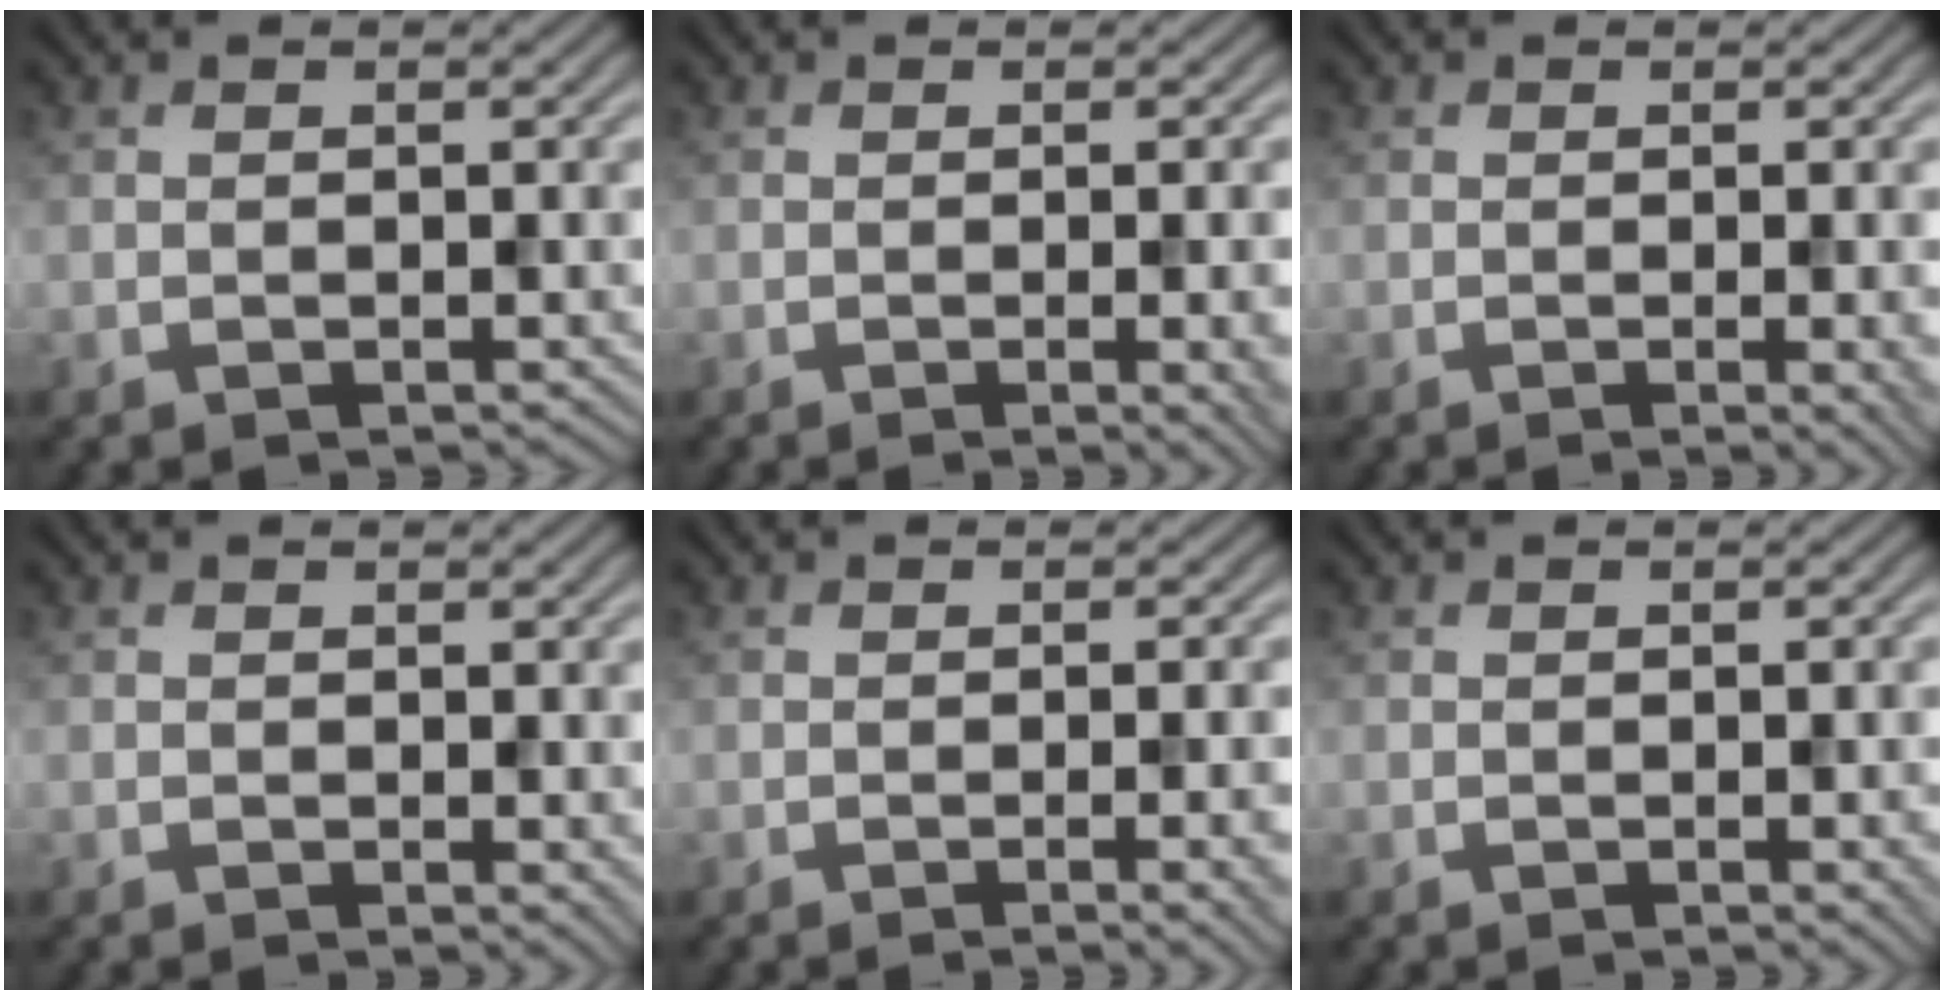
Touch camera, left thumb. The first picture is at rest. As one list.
[{"total": 3.7, "force": [-0.8, 0.9, 3.5], "torque": [-0.045, -0.003, -0.011]}, {"total": 2.5, "force": [-0.5, 0.5, 2.5], "torque": [-0.033, 0.000, -0.010]}, {"total": 0.9, "force": [0.1, 0.5, 0.8], "torque": [-0.005, -0.004, 0.002]}, {"total": 3.9, "force": [-1.0, 0.9, 3.7], "torque": [-0.044, -0.001, -0.014]}, {"total": 1.8, "force": [-0.4, 0.4, 1.7], "torque": [-0.019, -0.001, -0.004]}]